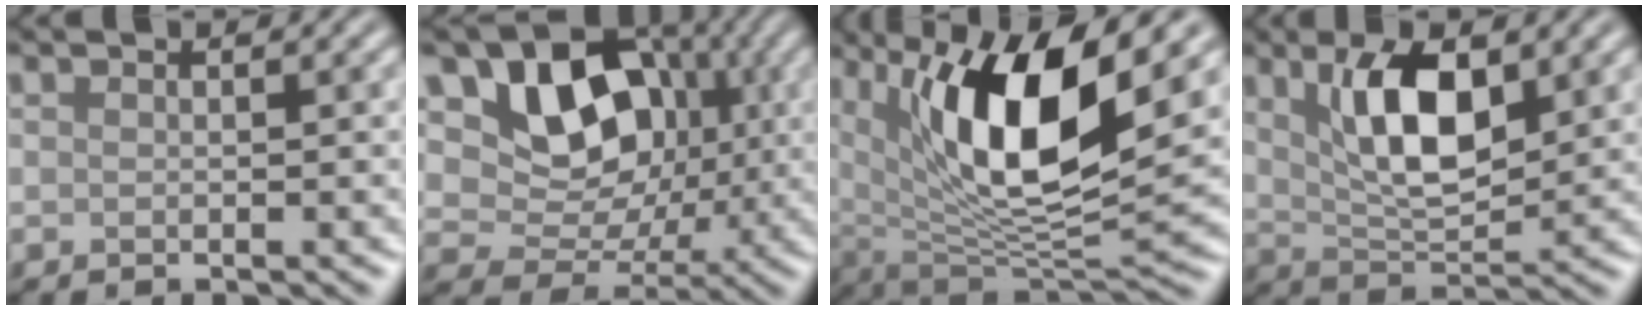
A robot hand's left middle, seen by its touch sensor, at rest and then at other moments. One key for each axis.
{"total": 9.5, "fx": 2.6, "fy": 7.3, "fz": 5.5, "tx": -0.083, "ty": -0.014, "tz": 0.035}
{"total": 11.2, "fx": 4.0, "fy": 3.7, "fz": 9.8, "tx": -0.168, "ty": -0.014, "tz": 0.076}
{"total": 6.7, "fx": 2.5, "fy": 2.8, "fz": 5.5, "tx": -0.106, "ty": 0.002, "tz": 0.044}